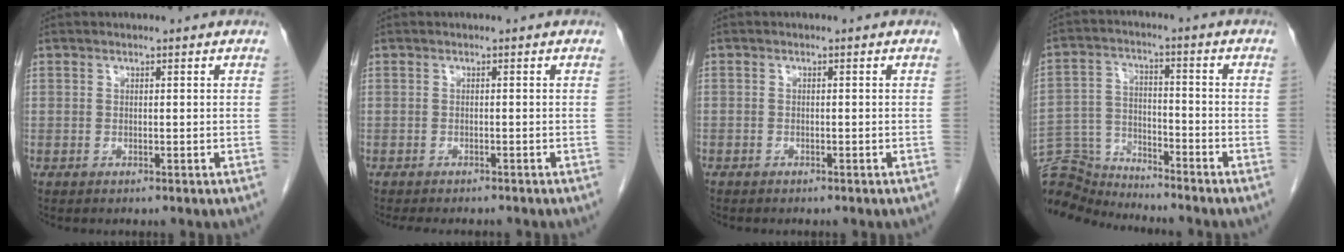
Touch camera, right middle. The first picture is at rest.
{"total": 6.2, "force": [-5.4, 1.6, 2.5], "torque": [-0.028, -0.006, -0.071]}
{"total": 0.7, "force": [-0.5, 0.5, 0.1], "torque": [-0.009, 0.002, -0.010]}
{"total": 10.0, "force": [-10.0, 0.4, -0.2], "torque": [-0.003, 0.017, -0.189]}